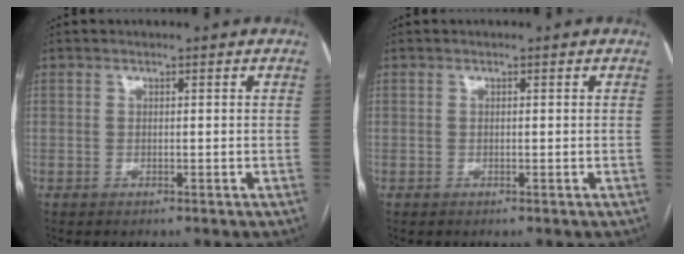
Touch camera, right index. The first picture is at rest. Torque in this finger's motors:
{"motor_torque": [0.10, 0.04, 0.04, 0.01]}